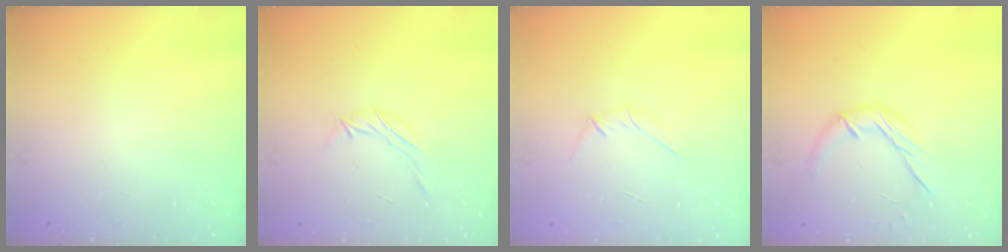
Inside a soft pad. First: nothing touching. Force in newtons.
{"total": 5.5, "press": 5.4, "slide": 1.2}
{"total": 3.3, "press": 3.2, "slide": 0.9}
{"total": 8.7, "press": 8.7, "slide": 0.3}